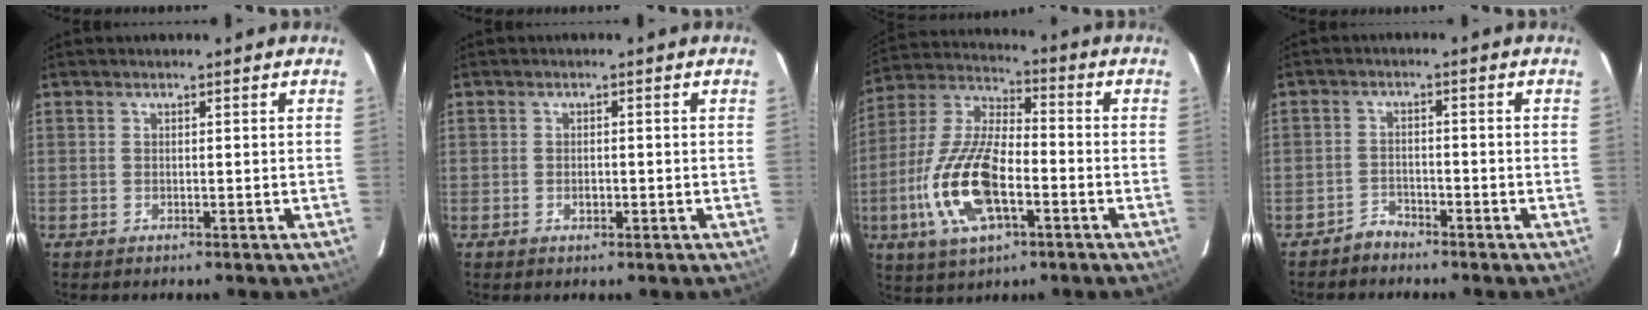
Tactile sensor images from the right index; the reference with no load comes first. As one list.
[{"total": 1.4, "force": [-0.4, 1.1, 0.8], "torque": [-0.013, 0.001, -0.006]}, {"total": 17.4, "force": [-5.4, 7.3, 14.9], "torque": [-0.322, -0.007, -0.103]}, {"total": 2.6, "force": [-2.4, 1.0, 0.0], "torque": [-0.001, 0.007, -0.045]}]